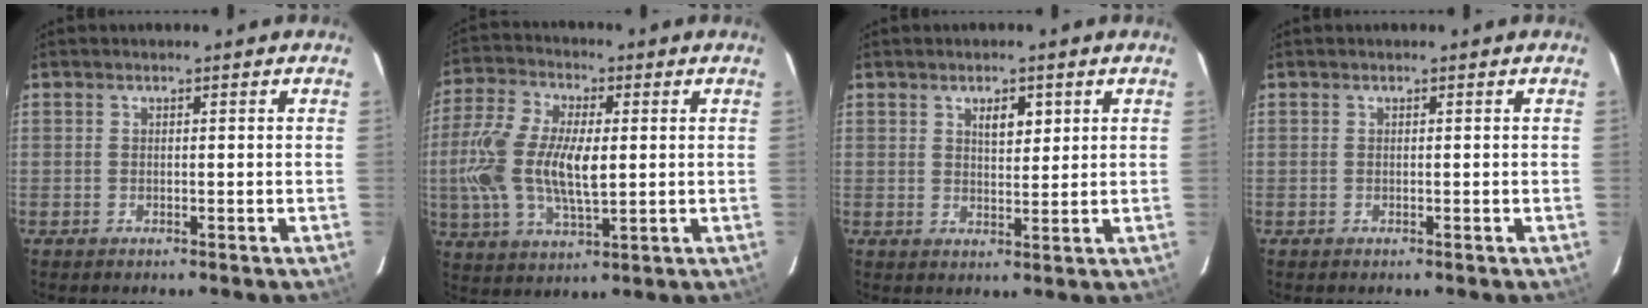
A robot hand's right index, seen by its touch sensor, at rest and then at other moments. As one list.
[{"total": 15.3, "force": [0.0, 6.9, 13.6], "torque": [-0.287, 0.002, -0.001]}, {"total": 3.8, "force": [1.8, 1.7, 2.9], "torque": [-0.044, 0.005, 0.031]}, {"total": 0.0}]